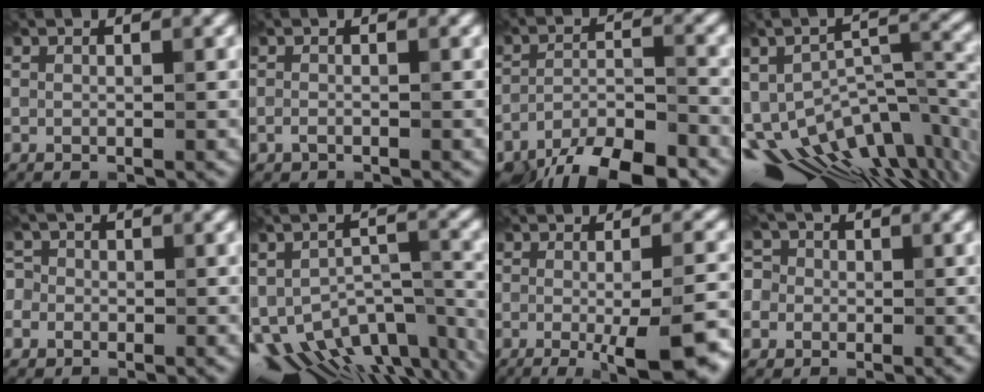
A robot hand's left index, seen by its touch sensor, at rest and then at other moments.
{"total": 0.7, "force": [-0.5, 0.3, 0.3], "torque": [-0.007, -0.002, -0.010]}
{"total": 7.7, "force": [-5.9, 2.6, 4.2], "torque": [-0.063, -0.008, -0.104]}
{"total": 13.2, "force": [-7.5, 5.9, 9.2], "torque": [-0.176, -0.014, -0.099]}
{"total": 4.5, "force": [-1.3, 4.1, 1.2], "torque": [-0.013, 0.018, -0.061]}
{"total": 11.6, "force": [-7.0, 6.1, 6.9], "torque": [-0.125, -0.020, -0.088]}
{"total": 8.9, "force": [-2.8, 2.3, 8.1], "torque": [-0.098, -0.013, -0.031]}
{"total": 7.6, "force": [-0.5, 7.1, 2.9], "torque": [-0.059, 0.030, -0.058]}